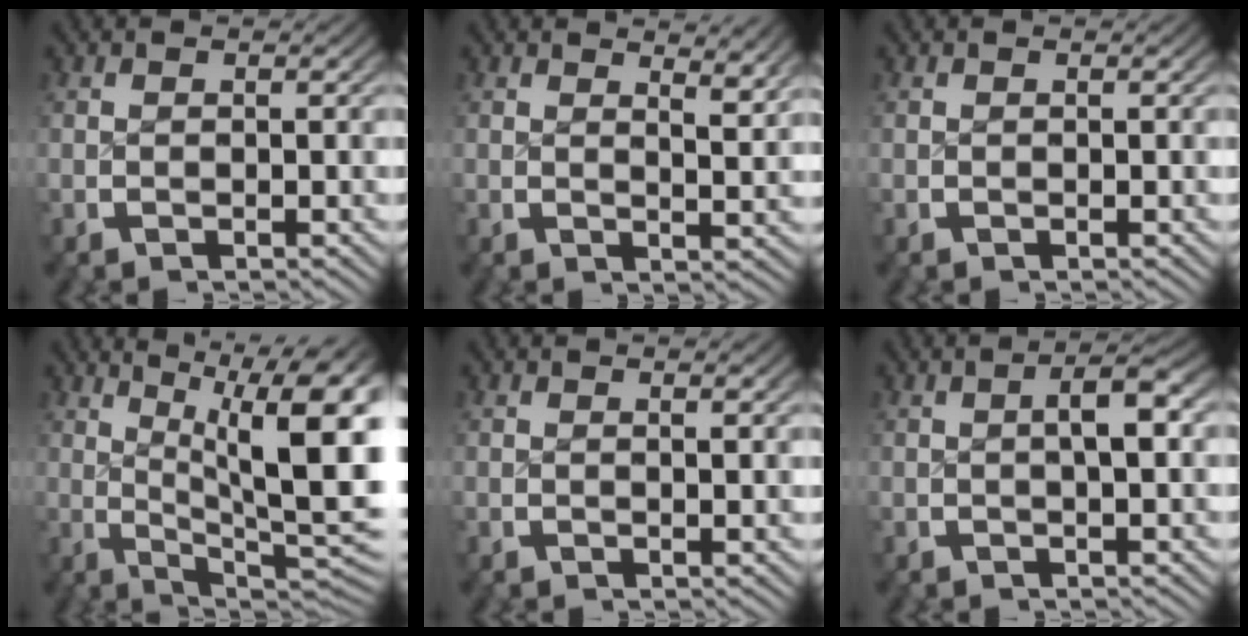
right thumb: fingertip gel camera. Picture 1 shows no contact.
{"total": 2.5, "force": [1.7, 0.4, 1.7], "torque": [-0.020, -0.010, 0.029]}
{"total": 0.0}
{"total": 12.9, "force": [2.5, 7.2, 10.4], "torque": [-0.141, -0.026, 0.045]}
{"total": 0.6, "force": [0.4, -0.1, 0.5], "torque": [-0.008, -0.002, 0.009]}
{"total": 3.2, "force": [0.3, 1.0, 3.0], "torque": [-0.045, 0.010, 0.003]}